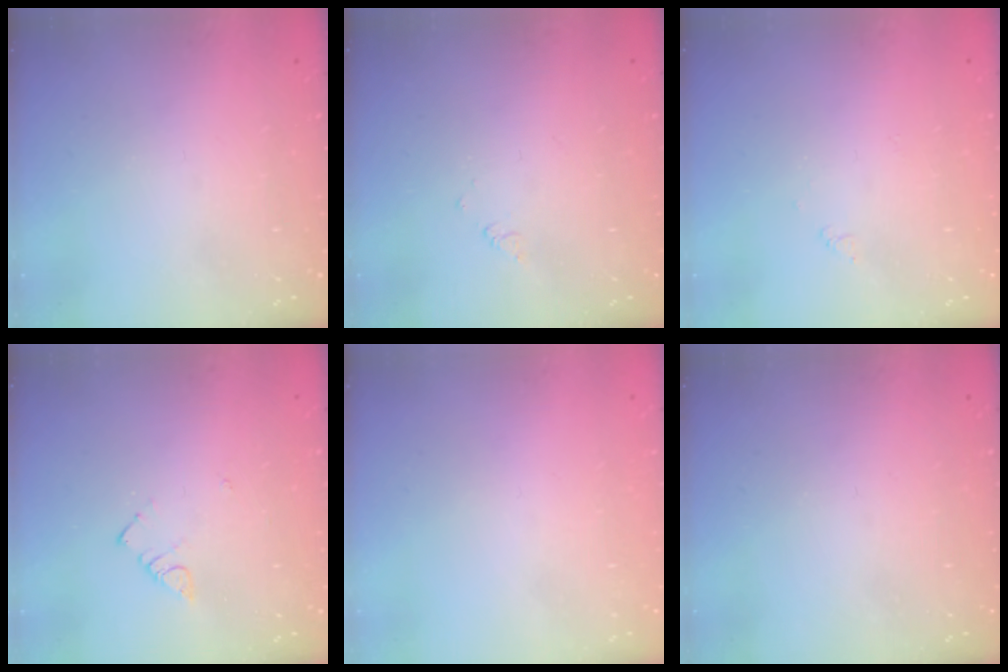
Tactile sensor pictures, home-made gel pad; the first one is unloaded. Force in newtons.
{"total": 1.7, "press": 1.7, "slide": 0.3}
{"total": 2.9, "press": 2.9, "slide": 0.5}
{"total": 3.0, "press": 2.9, "slide": 0.4}
{"total": 1.5, "press": 1.5, "slide": 0.1}
{"total": 0.0}